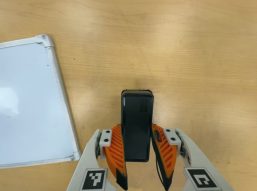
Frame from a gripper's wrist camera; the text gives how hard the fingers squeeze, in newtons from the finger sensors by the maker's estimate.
{"total": 4.4, "left": 2.8, "right": 6.0}